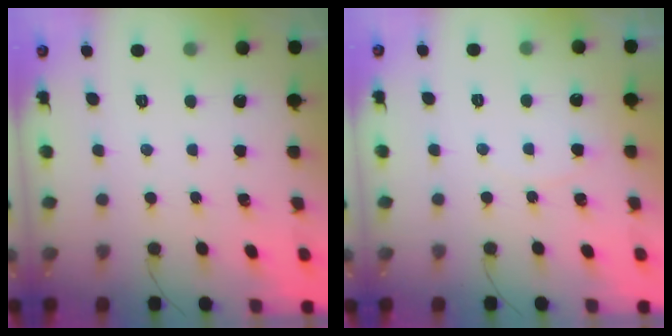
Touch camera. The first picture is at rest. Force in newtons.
{"total": 2.7, "press": 2.7, "slide": 0.3}